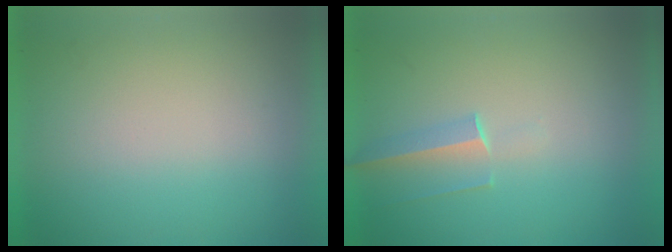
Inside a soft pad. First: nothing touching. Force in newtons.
{"total": 1.4}